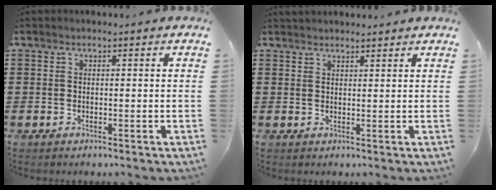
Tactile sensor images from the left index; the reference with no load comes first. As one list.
[{"total": 1.6, "force": [1.5, 0.3, 0.2], "torque": [-0.006, 0.003, 0.030]}]